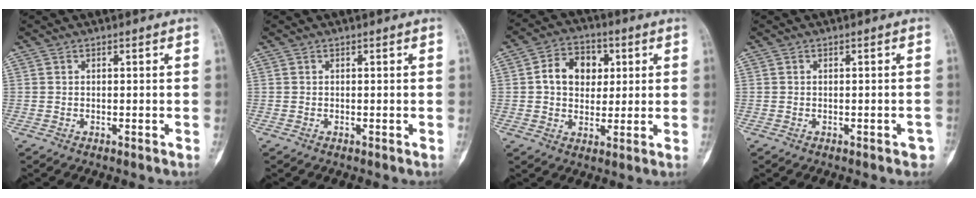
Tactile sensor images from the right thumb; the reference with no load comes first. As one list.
[{"total": 0.0}, {"total": 9.8, "force": [1.9, 7.5, 6.0], "torque": [-0.061, 0.007, 0.026]}, {"total": 1.5, "force": [-0.9, 0.7, 1.1], "torque": [-0.006, 0.010, -0.008]}]